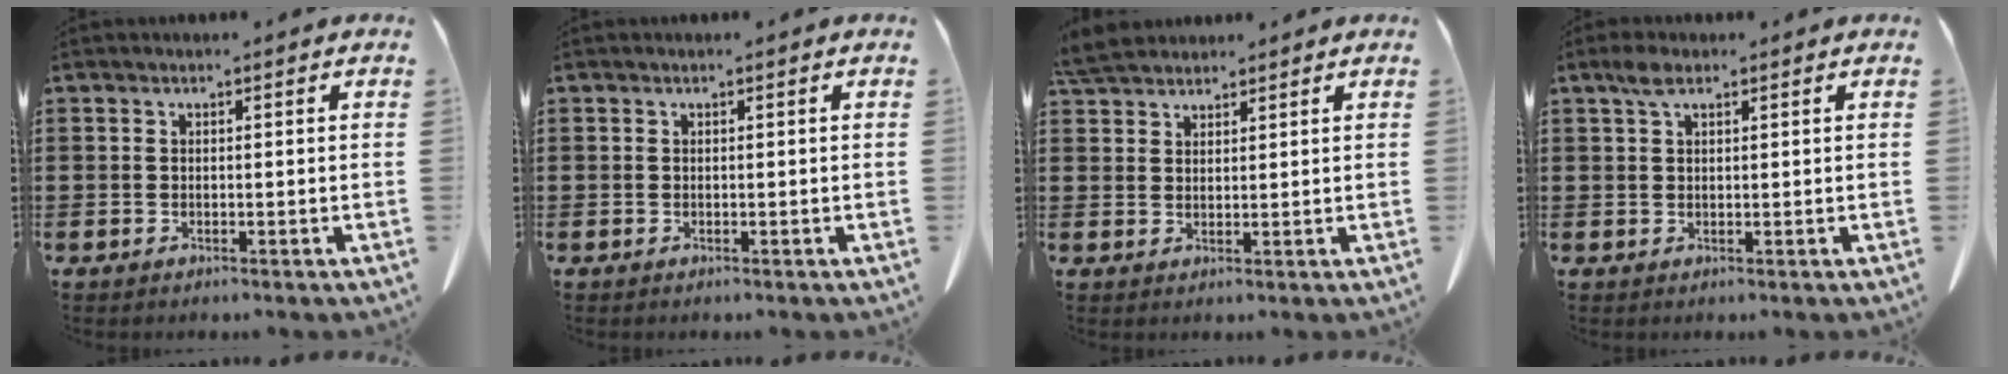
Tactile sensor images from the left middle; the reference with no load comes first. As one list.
[{"total": 0.0}, {"total": 4.3, "force": [4.0, 1.1, 1.2], "torque": [-0.036, -0.004, 0.080]}, {"total": 2.5, "force": [1.4, 1.0, 1.7], "torque": [-0.040, 0.004, 0.027]}]